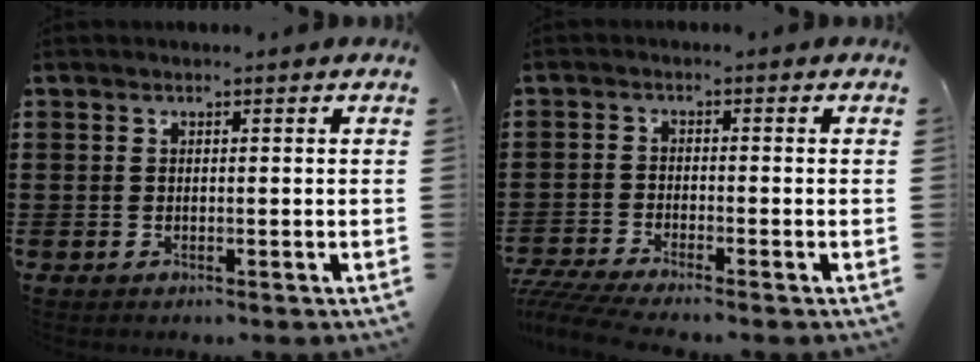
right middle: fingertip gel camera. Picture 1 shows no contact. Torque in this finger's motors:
{"motor_torque": [1.79, -0.35, 0.65, 0.21]}